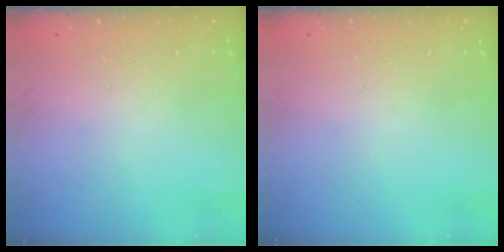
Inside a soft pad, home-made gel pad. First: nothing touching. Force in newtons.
{"total": 0.0}